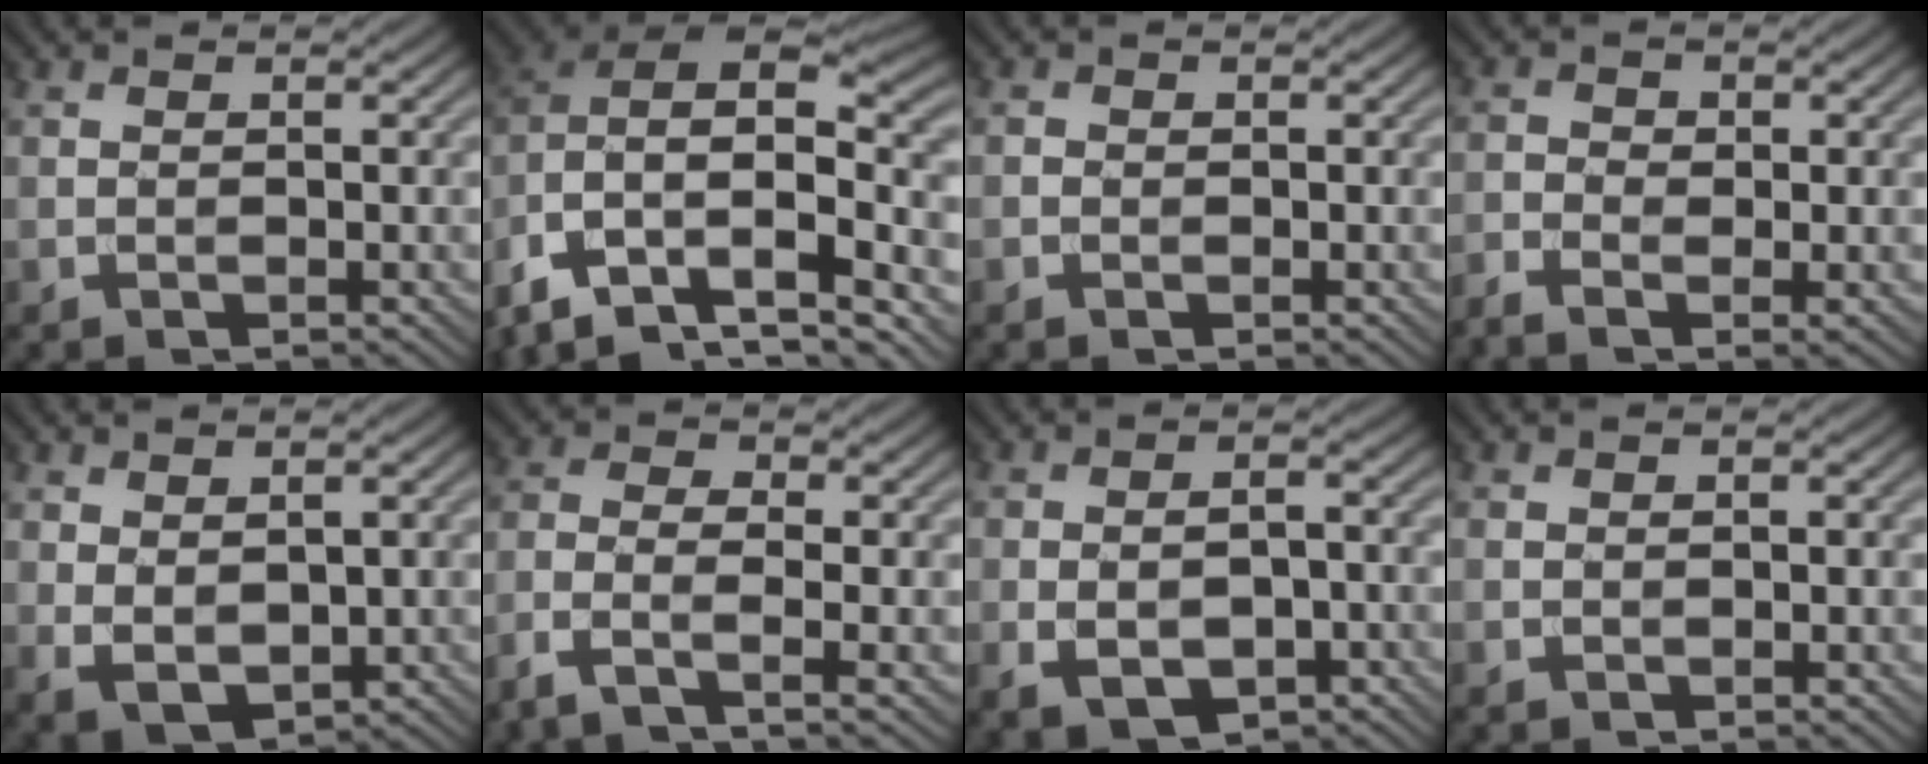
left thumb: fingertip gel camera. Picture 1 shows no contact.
{"total": 15.7, "force": [-7.2, 10.4, 9.4], "torque": [-0.222, -0.031, -0.107]}
{"total": 0.6, "force": [-0.3, 0.5, 0.1], "torque": [-0.002, -0.002, -0.007]}
{"total": 3.2, "force": [-1.9, 1.4, 2.1], "torque": [-0.044, -0.006, -0.040]}
{"total": 3.4, "force": [0.7, 2.1, 2.5], "torque": [-0.060, -0.012, 0.023]}
{"total": 4.8, "force": [-3.0, 1.0, 3.6], "torque": [-0.077, -0.006, -0.070]}
{"total": 6.4, "force": [-2.6, 3.6, 4.6], "torque": [-0.074, -0.008, -0.037]}
{"total": 0.0}